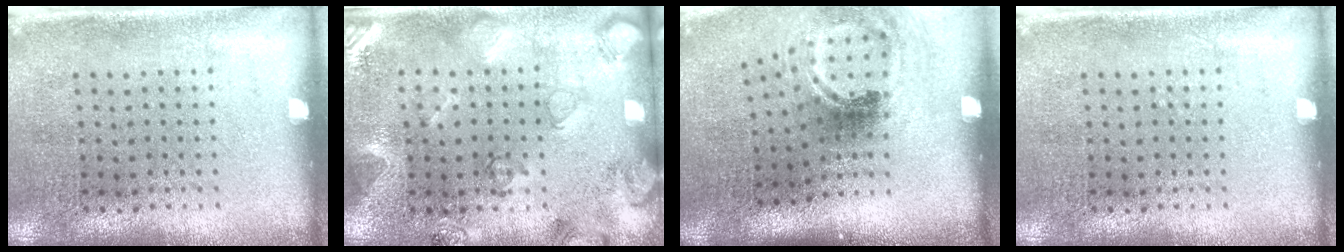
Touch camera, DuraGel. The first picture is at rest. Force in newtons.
{"total": 2.1, "press": 1.8, "slide": 1.0}
{"total": 2.0, "press": 1.3, "slide": 1.5}
{"total": 0.0}